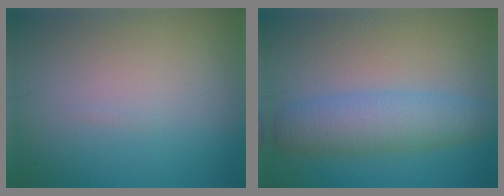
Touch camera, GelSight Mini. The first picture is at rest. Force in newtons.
{"total": 4.9, "press": 4.9, "slide": 0.1}